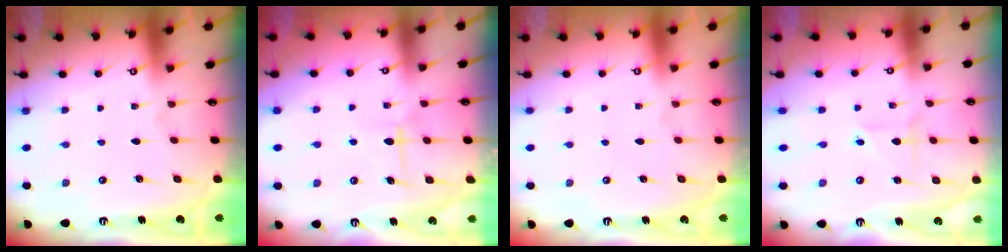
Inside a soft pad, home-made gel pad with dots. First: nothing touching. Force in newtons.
{"total": 5.9, "press": 5.9, "slide": 0.2}
{"total": 0.0}
{"total": 2.2, "press": 2.2, "slide": 0.3}